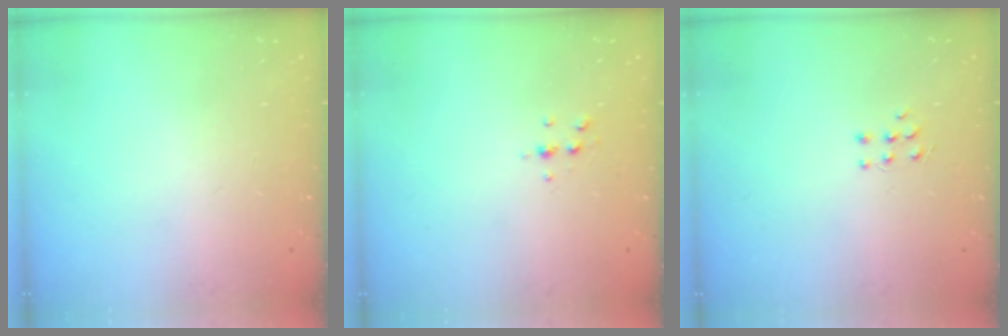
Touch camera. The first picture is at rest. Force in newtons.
{"total": 4.7, "press": 4.6, "slide": 1.0}
{"total": 4.8, "press": 4.7, "slide": 0.8}